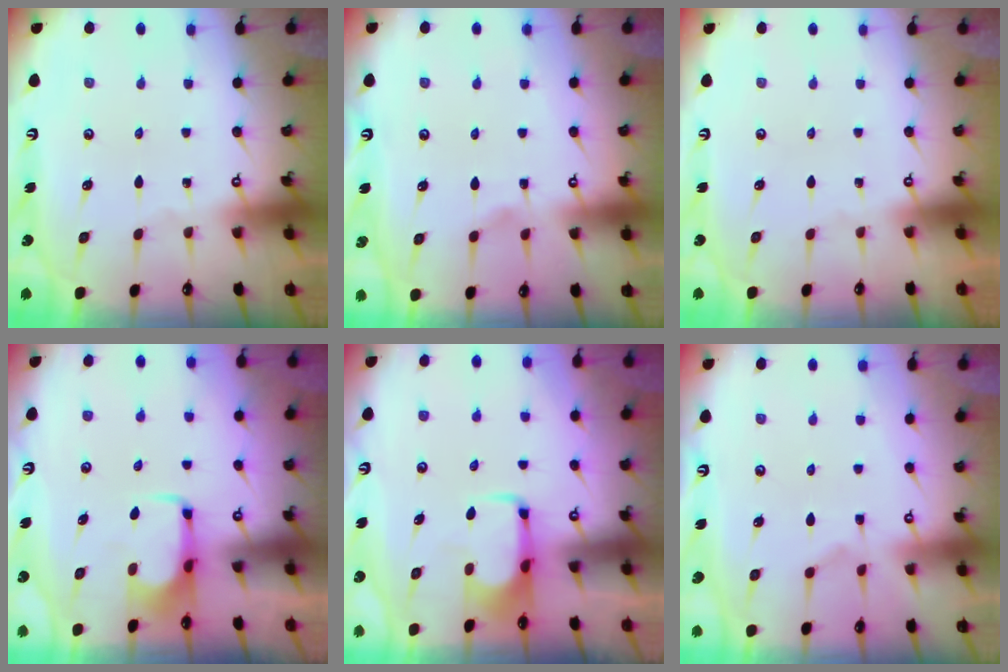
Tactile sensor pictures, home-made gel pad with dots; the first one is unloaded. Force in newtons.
{"total": 3.1, "press": 3.1, "slide": 0.4}
{"total": 1.5, "press": 1.4, "slide": 0.6}
{"total": 2.2, "press": 2.1, "slide": 0.4}
{"total": 1.9, "press": 1.9, "slide": 0.4}
{"total": 1.7, "press": 1.2, "slide": 1.1}